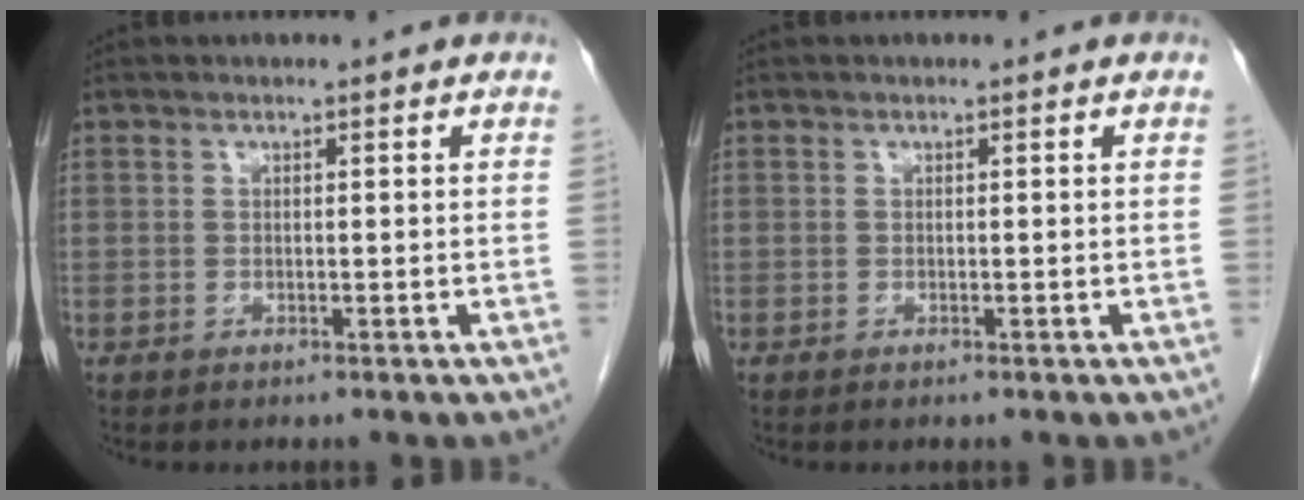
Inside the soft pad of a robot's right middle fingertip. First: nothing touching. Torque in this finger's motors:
{"motor_torque": [0.54, -0.34, 0.02, 0.01]}